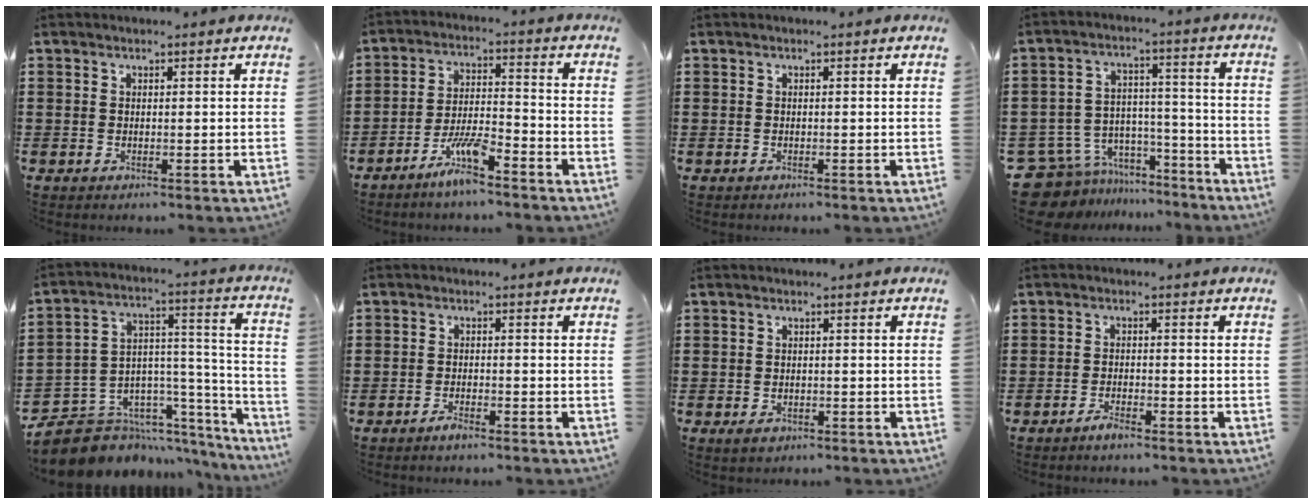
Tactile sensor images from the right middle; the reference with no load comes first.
{"total": 6.8, "force": [-5.2, 1.0, 4.2], "torque": [-0.096, -0.004, -0.101]}
{"total": 0.0}
{"total": 8.1, "force": [-6.9, 4.1, 0.9], "torque": [-0.050, 0.009, -0.137]}
{"total": 8.8, "force": [-7.1, 4.9, 1.9], "torque": [-0.065, -0.005, -0.132]}
{"total": 1.8, "force": [-1.4, 0.2, 1.1], "torque": [-0.021, -0.004, -0.025]}
{"total": 0.9, "force": [-0.6, 0.5, 0.4], "torque": [-0.009, -0.001, -0.011]}
{"total": 1.9, "force": [-1.6, 0.2, 1.1], "torque": [-0.028, -0.004, -0.031]}